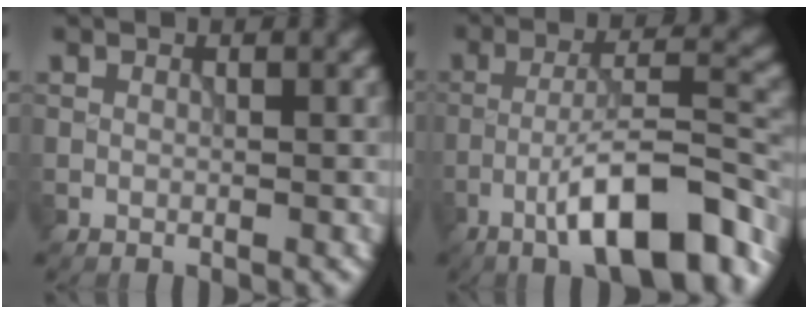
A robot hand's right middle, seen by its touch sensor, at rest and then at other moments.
{"total": 10.9, "force": [-6.1, 2.6, 8.6], "torque": [-0.134, 0.013, -0.098]}